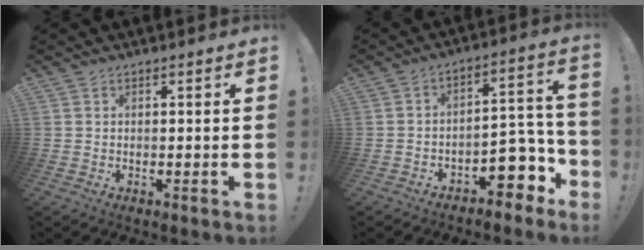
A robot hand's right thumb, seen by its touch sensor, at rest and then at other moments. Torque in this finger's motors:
{"motor_torque": [1.46, 0.60, 0.70, -0.71, 0.00]}